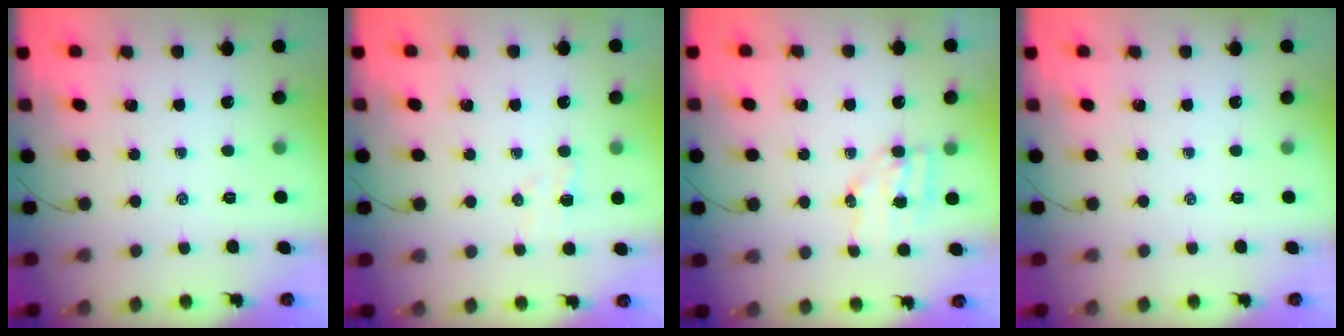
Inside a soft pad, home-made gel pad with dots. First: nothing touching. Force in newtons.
{"total": 3.0, "press": 2.9, "slide": 0.7}
{"total": 5.1, "press": 5.0, "slide": 0.8}
{"total": 0.0}